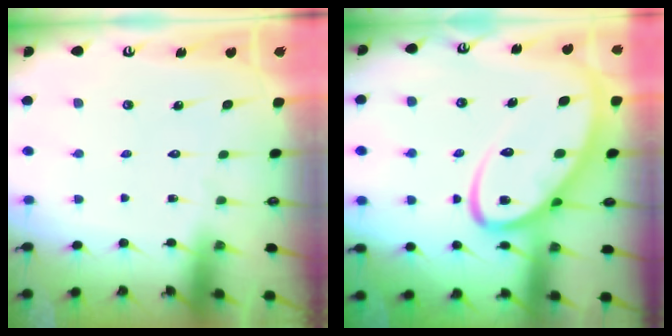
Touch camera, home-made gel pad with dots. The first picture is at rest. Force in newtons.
{"total": 11.5, "press": 11.4, "slide": 1.1}